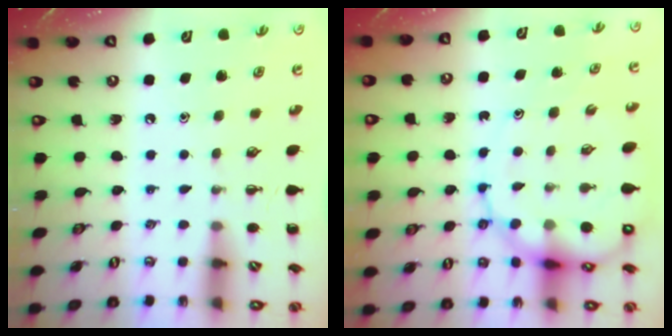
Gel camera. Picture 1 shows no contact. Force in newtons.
{"total": 13.5, "press": 13.0, "slide": 3.4}